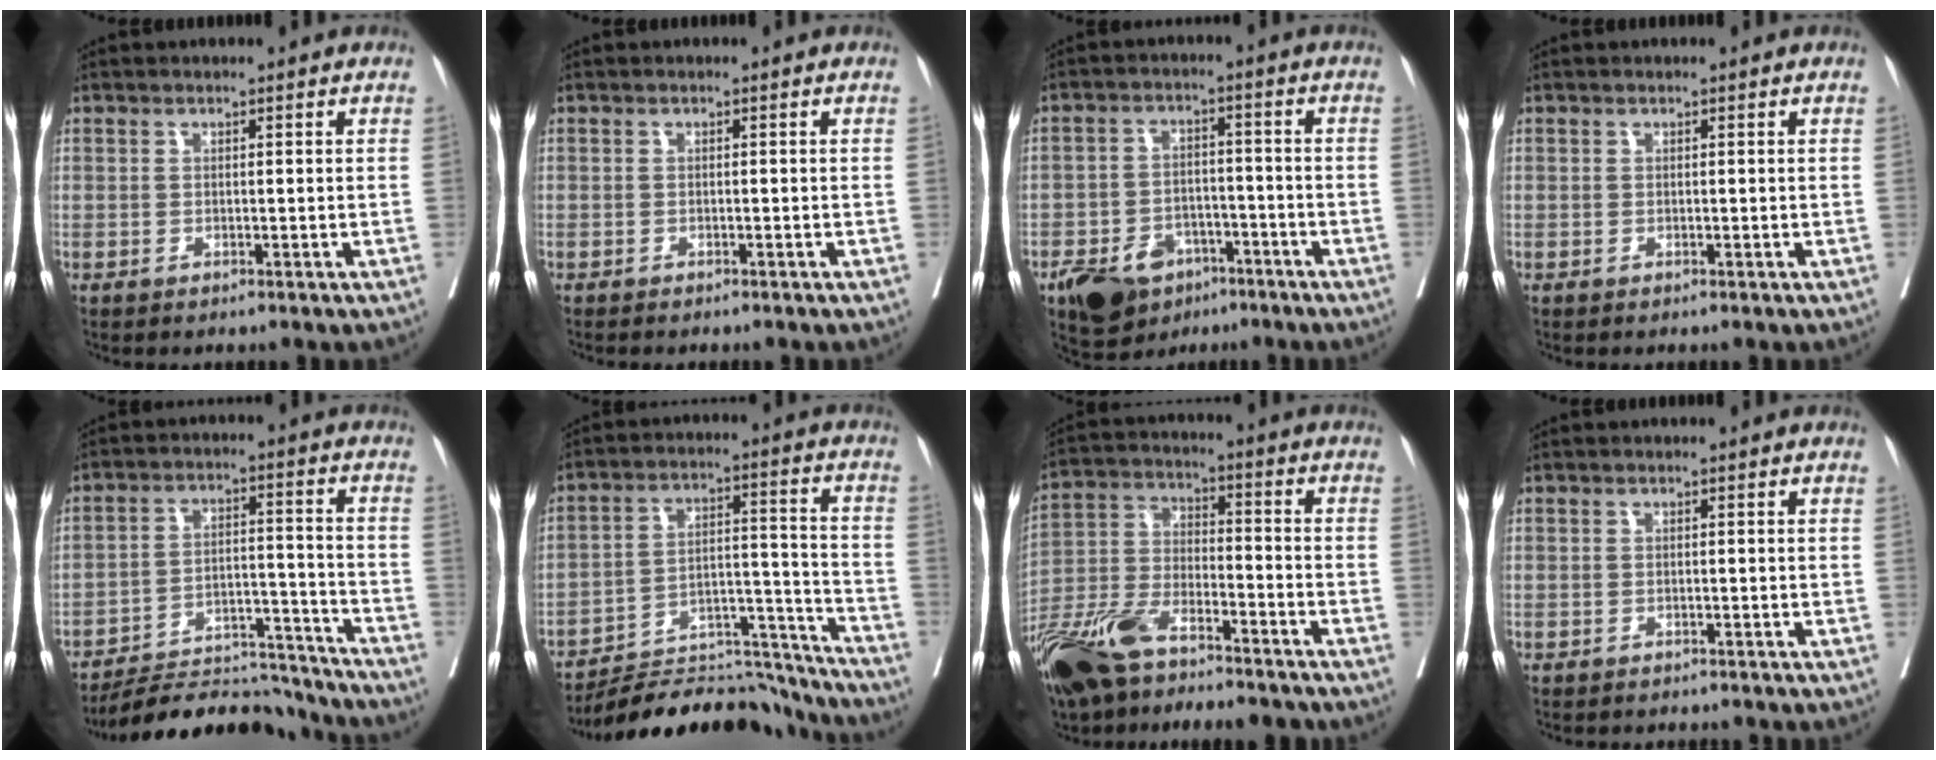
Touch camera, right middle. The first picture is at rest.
{"total": 1.4, "force": [-1.1, 0.1, 0.8], "torque": [-0.014, -0.003, -0.010]}
{"total": 11.2, "force": [-6.9, 7.0, 5.3], "torque": [-0.088, 0.006, -0.107]}
{"total": 0.0}
{"total": 14.2, "force": [-13.9, 2.3, 1.6], "torque": [-0.011, 0.039, -0.205]}
{"total": 18.4, "force": [-17.9, 3.0, 3.0], "torque": [-0.052, 0.048, -0.262]}
{"total": 18.2, "force": [-14.1, 5.7, 9.9], "torque": [-0.233, -0.014, -0.257]}
{"total": 4.0, "force": [-3.7, 0.8, 1.3], "torque": [-0.014, -0.003, -0.041]}